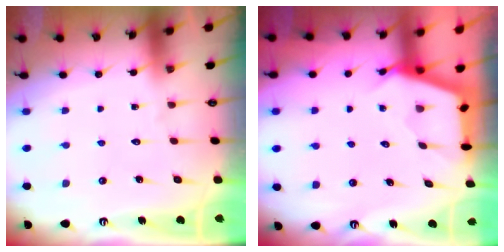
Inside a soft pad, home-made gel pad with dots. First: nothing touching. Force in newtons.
{"total": 2.7, "press": 2.7, "slide": 0.4}